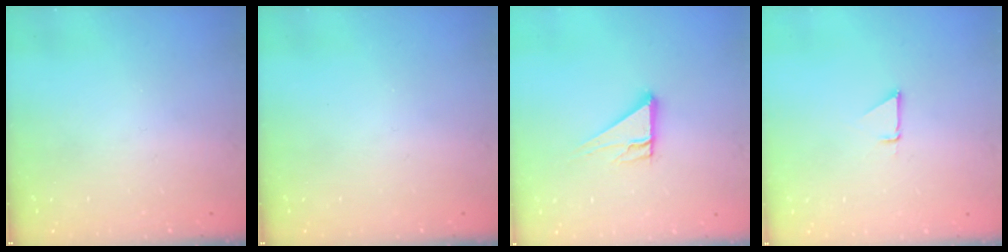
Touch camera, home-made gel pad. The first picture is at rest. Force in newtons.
{"total": 0.0}
{"total": 8.5, "press": 8.4, "slide": 0.8}
{"total": 1.5, "press": 1.5, "slide": 0.0}